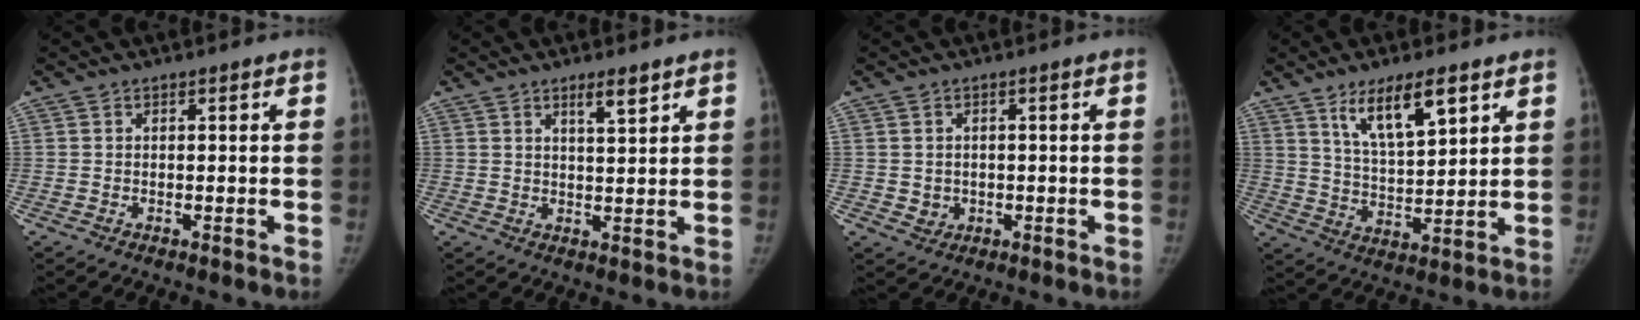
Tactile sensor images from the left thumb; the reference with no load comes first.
{"total": 3.8, "force": [2.6, 0.7, 2.7], "torque": [-0.039, -0.020, 0.045]}
{"total": 2.5, "force": [-0.2, 2.4, 0.8], "torque": [-0.004, 0.002, 0.006]}
{"total": 11.3, "force": [6.5, 3.7, 8.5], "torque": [-0.133, -0.040, 0.124]}